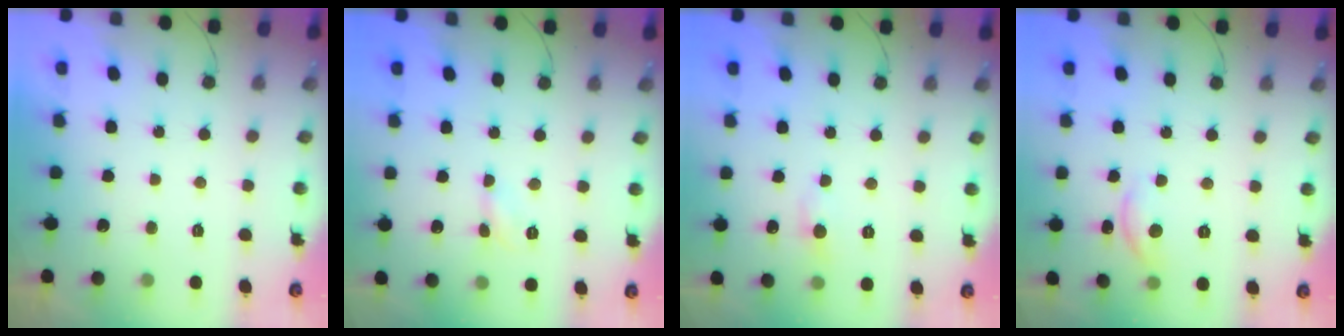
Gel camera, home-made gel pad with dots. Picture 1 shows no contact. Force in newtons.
{"total": 2.9, "press": 2.9, "slide": 0.4}
{"total": 3.9, "press": 3.8, "slide": 0.5}
{"total": 6.1, "press": 6.0, "slide": 0.6}